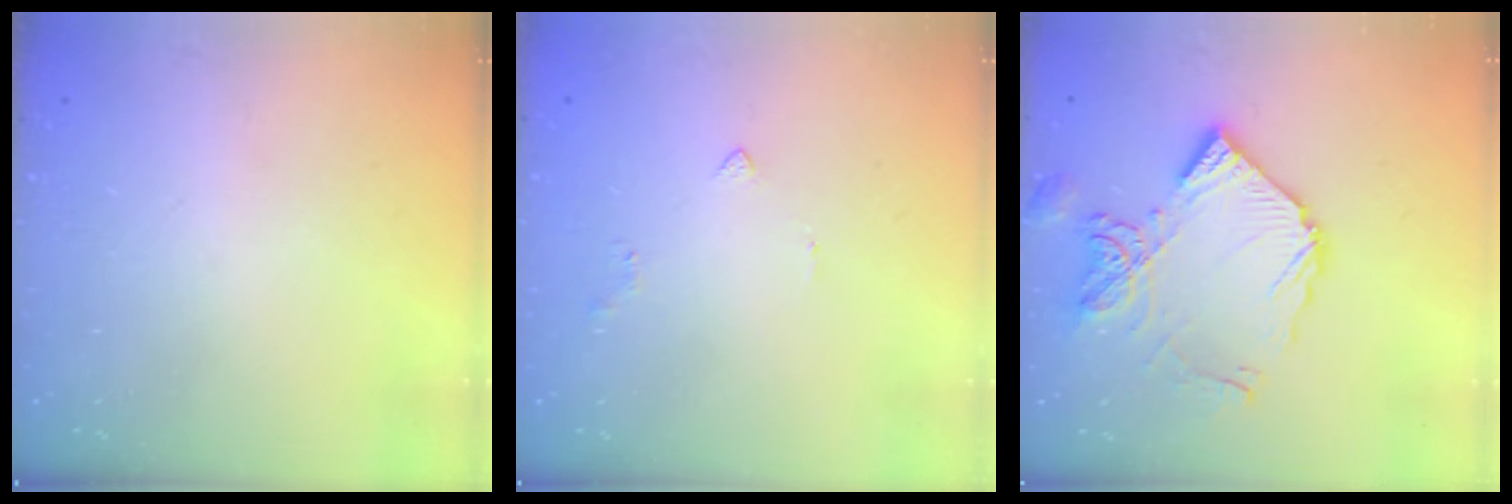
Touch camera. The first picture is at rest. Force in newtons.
{"total": 2.2, "press": 2.1, "slide": 0.5}
{"total": 15.1, "press": 15.0, "slide": 1.9}